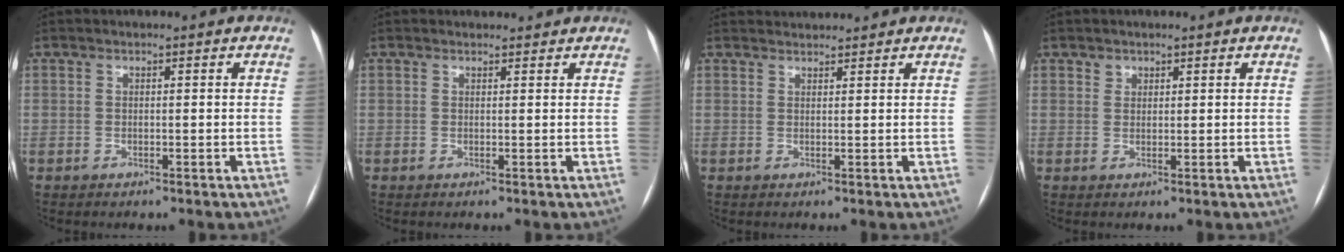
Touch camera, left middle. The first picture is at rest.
{"total": 2.0, "force": [1.9, 0.7, 0.1], "torque": [-0.004, 0.012, 0.022]}
{"total": 3.2, "force": [3.2, 0.3, 0.1], "torque": [-0.006, 0.028, 0.051]}
{"total": 1.2, "force": [0.8, 0.9, 0.0], "torque": [0.008, -0.001, 0.010]}